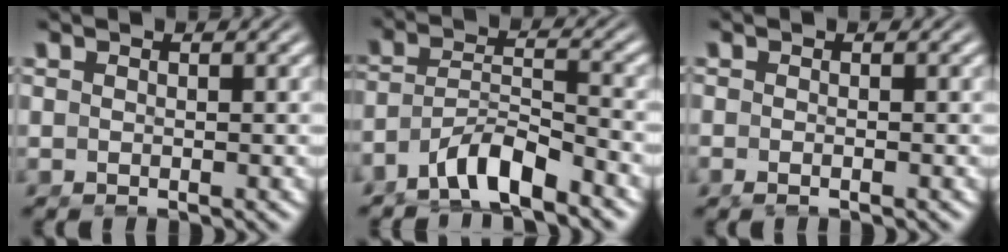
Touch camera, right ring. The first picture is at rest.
{"total": 4.8, "force": [-3.5, 1.9, 2.7], "torque": [-0.052, -0.021, -0.051]}
{"total": 1.1, "force": [-0.8, 0.5, 0.5], "torque": [-0.017, -0.006, -0.014]}